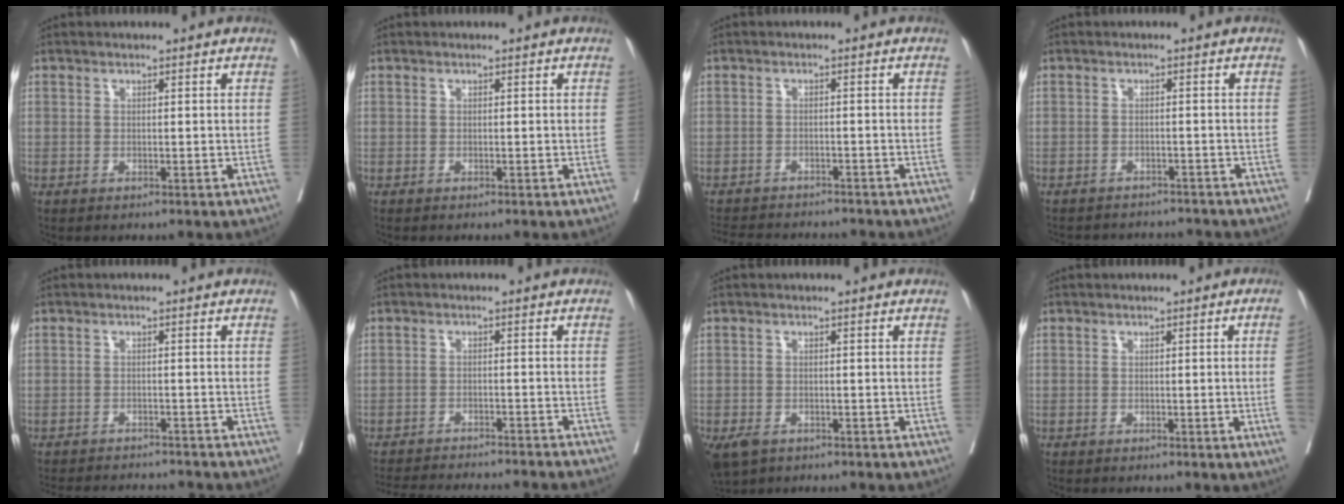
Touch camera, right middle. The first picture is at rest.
{"total": 0.0}
{"total": 9.5, "force": [-8.8, 2.7, 2.4], "torque": [-0.041, 0.002, -0.118]}
{"total": 8.4, "force": [-8.0, 2.1, 1.3], "torque": [-0.022, 0.009, -0.097]}
{"total": 10.7, "force": [-10.1, 1.6, 2.9], "torque": [-0.045, 0.000, -0.136]}
{"total": 16.7, "force": [-15.5, 1.1, 6.0], "torque": [-0.112, -0.026, -0.205]}
{"total": 5.2, "force": [-3.4, 3.0, 2.5], "torque": [-0.047, -0.008, -0.054]}
{"total": 2.7, "force": [-0.5, -1.1, 2.4], "torque": [-0.029, -0.004, -0.005]}